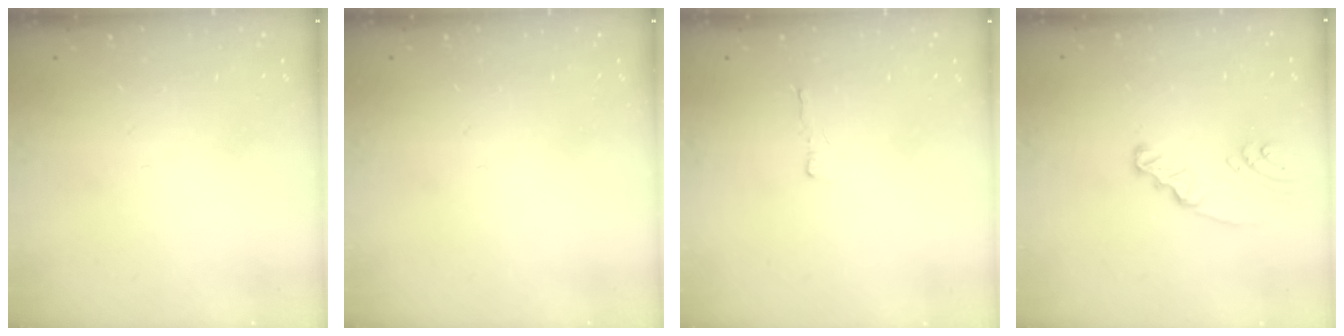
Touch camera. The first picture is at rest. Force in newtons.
{"total": 0.0}
{"total": 2.9, "press": 2.8, "slide": 0.5}
{"total": 3.4, "press": 3.4, "slide": 0.3}